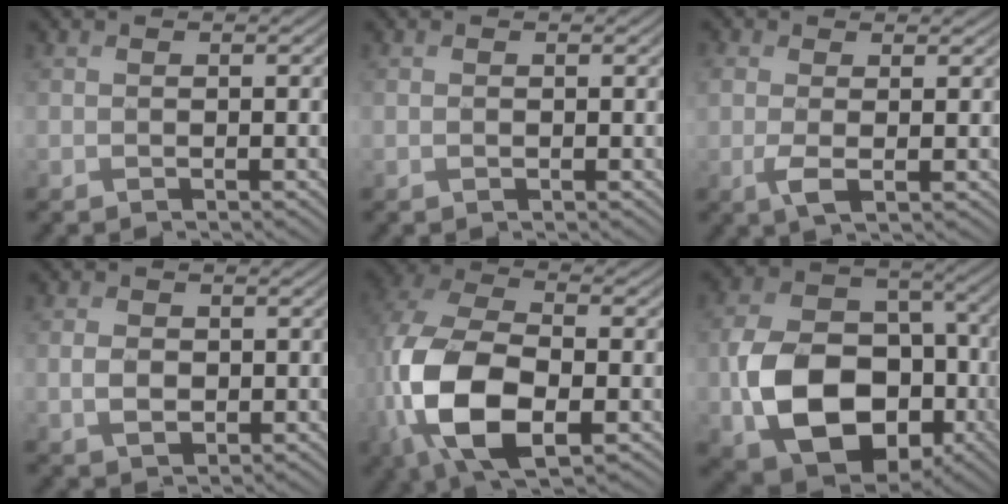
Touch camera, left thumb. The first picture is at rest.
{"total": 0.7, "force": [0.2, 0.3, 0.6], "torque": [-0.012, -0.002, 0.004]}
{"total": 3.6, "force": [-0.1, 1.7, 3.1], "torque": [-0.083, -0.002, -0.004]}
{"total": 2.7, "force": [0.0, 2.1, 1.8], "torque": [-0.045, -0.005, 0.002]}
{"total": 16.0, "force": [-4.0, 8.8, 12.7], "torque": [-0.320, -0.029, -0.071]}
{"total": 14.5, "force": [-4.1, 10.4, 9.2], "torque": [-0.179, -0.029, -0.076]}